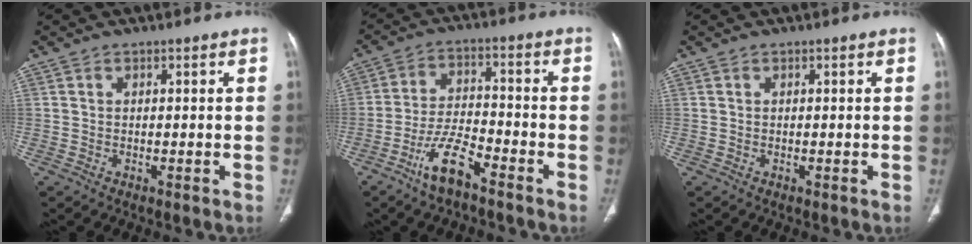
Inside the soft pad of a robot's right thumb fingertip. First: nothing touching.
{"total": 8.5, "force": [-5.8, 2.4, 5.7], "torque": [-0.113, 0.031, -0.112]}
{"total": 0.0}